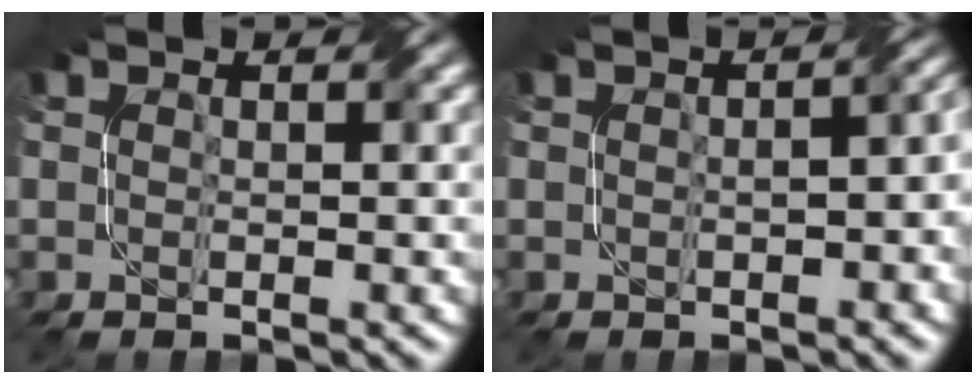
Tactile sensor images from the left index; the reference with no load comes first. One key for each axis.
{"total": 4.9, "fx": -0.4, "fy": 2.6, "fz": 4.1, "tx": -0.028, "ty": 0.006, "tz": 0.000}